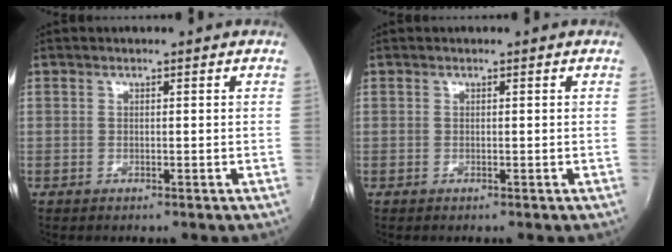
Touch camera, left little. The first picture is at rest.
{"total": 0.0}